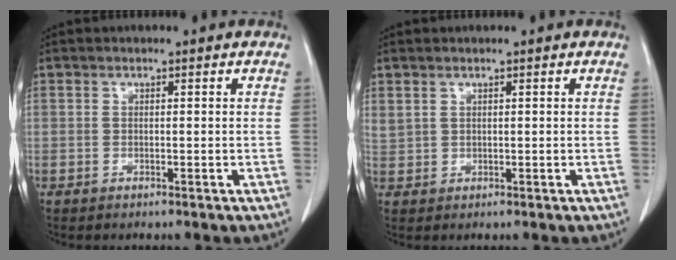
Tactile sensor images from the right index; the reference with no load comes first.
{"total": 1.7, "force": [1.1, 1.0, 0.7], "torque": [-0.020, 0.014, 0.033]}